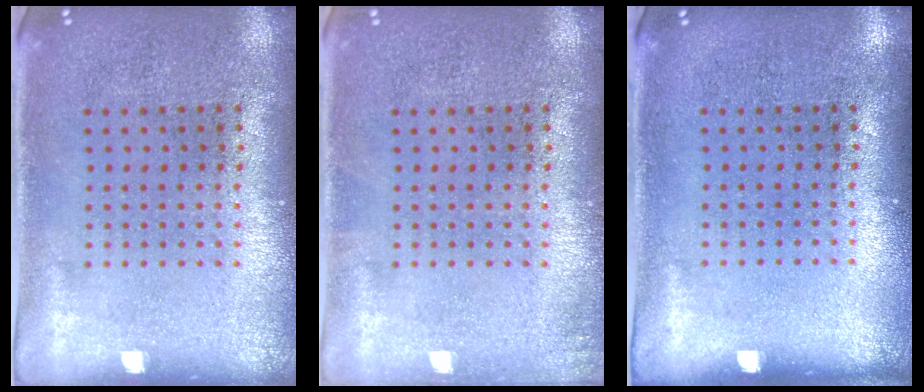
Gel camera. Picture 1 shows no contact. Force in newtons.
{"total": 0.7, "press": 0.7, "slide": 0.1}
{"total": 0.0}